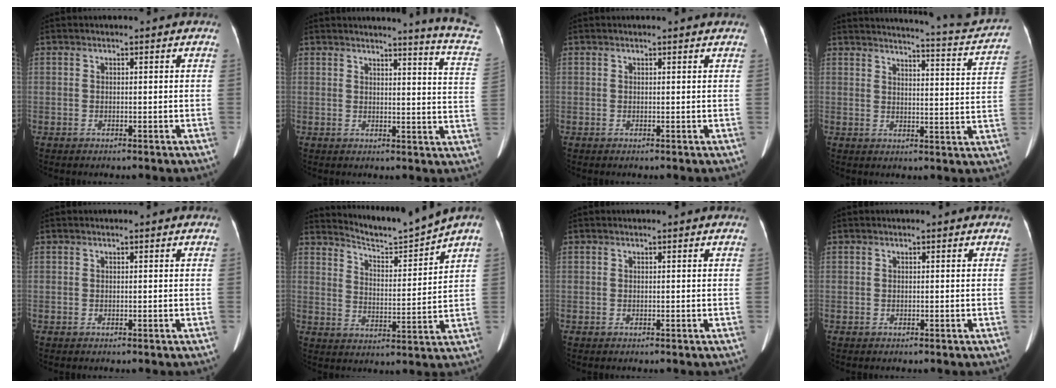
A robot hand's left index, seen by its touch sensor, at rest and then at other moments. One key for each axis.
{"total": 11.8, "fx": 11.4, "fy": -2.2, "fz": 2.5, "tx": -0.029, "ty": -0.109, "tz": 0.103}
{"total": 1.1, "fx": 1.1, "fy": -0.1, "fz": 0.2, "tx": -0.011, "ty": 0.002, "tz": 0.012}
{"total": 16.2, "fx": 15.6, "fy": -0.1, "fz": 4.4, "tx": -0.063, "ty": -0.059, "tz": 0.176}
{"total": 0.0}
{"total": 7.3, "fx": 7.0, "fy": -2.1, "fz": 0.1, "tx": -0.016, "ty": -0.032, "tz": 0.131}
{"total": 0.0}
{"total": 0.0}